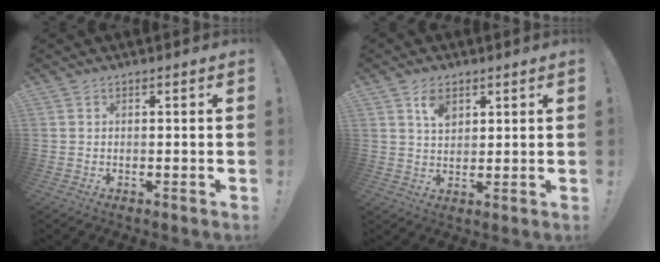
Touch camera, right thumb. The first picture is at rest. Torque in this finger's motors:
{"motor_torque": [0.31, 0.41, 0.68, -0.21, 0.10]}